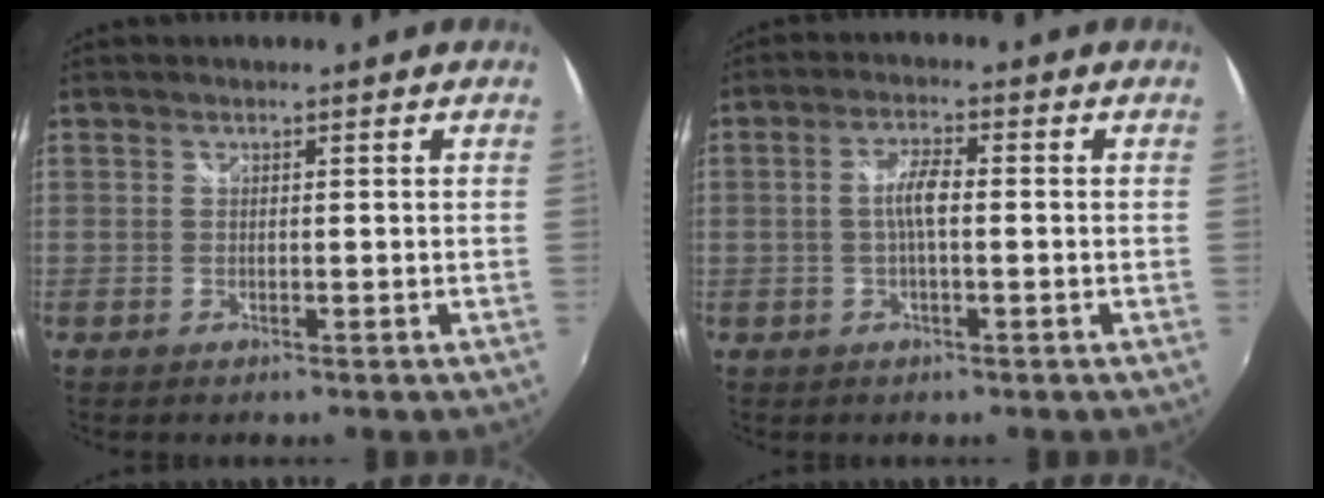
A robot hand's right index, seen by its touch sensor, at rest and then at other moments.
{"total": 4.1, "force": [-0.3, 1.0, 3.9], "torque": [-0.076, 0.007, -0.004]}